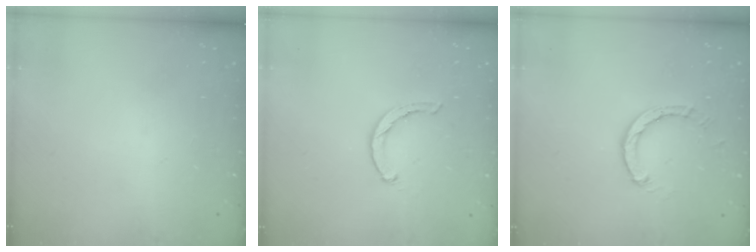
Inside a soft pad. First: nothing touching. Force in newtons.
{"total": 1.8, "press": 1.8, "slide": 0.4}
{"total": 3.0, "press": 3.0, "slide": 0.3}